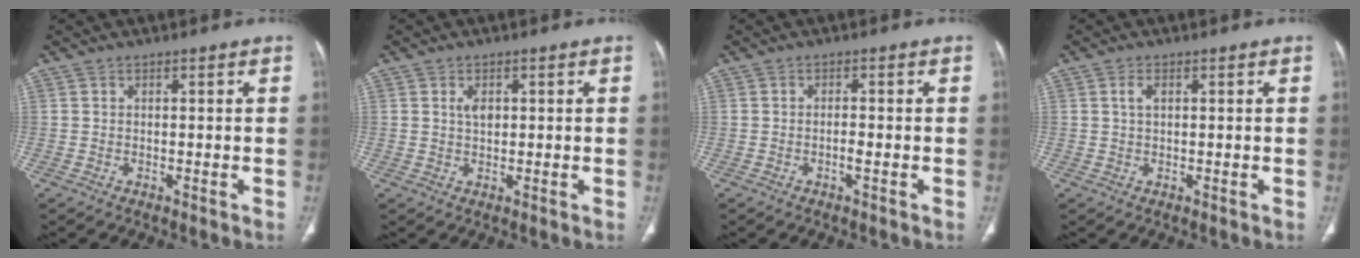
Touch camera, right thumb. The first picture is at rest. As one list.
[{"total": 2.2, "force": [0.7, 1.4, 1.5], "torque": [-0.017, -0.002, 0.012]}, {"total": 1.6, "force": [-0.6, 0.4, 1.5], "torque": [-0.031, 0.000, -0.012]}, {"total": 1.6, "force": [0.5, 0.8, 1.3], "torque": [-0.029, 0.003, 0.010]}]